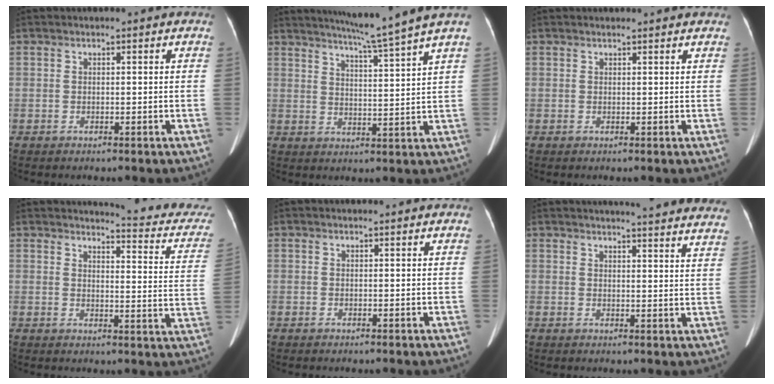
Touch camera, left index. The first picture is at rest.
{"total": 10.0, "force": [8.4, -2.6, 4.7], "torque": [-0.077, -0.020, 0.122]}
{"total": 2.9, "force": [2.8, 0.5, 0.8], "torque": [-0.014, 0.015, 0.028]}
{"total": 13.8, "force": [13.6, 0.8, 2.4], "torque": [-0.015, -0.096, 0.130]}
{"total": 1.7, "force": [1.6, 0.1, 0.4], "torque": [-0.012, 0.006, 0.017]}
{"total": 21.8, "force": [20.8, 0.8, 6.5], "torque": [-0.074, -0.076, 0.224]}